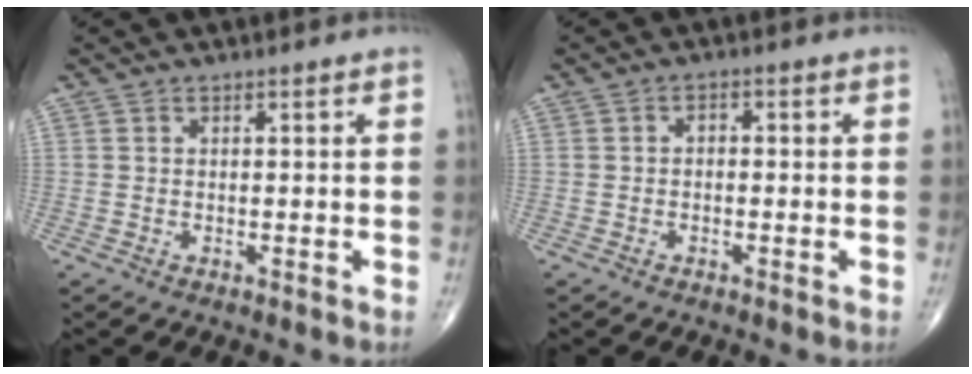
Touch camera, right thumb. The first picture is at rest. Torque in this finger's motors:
{"motor_torque": [-0.36, -0.03, -0.12, -0.07, -0.08]}